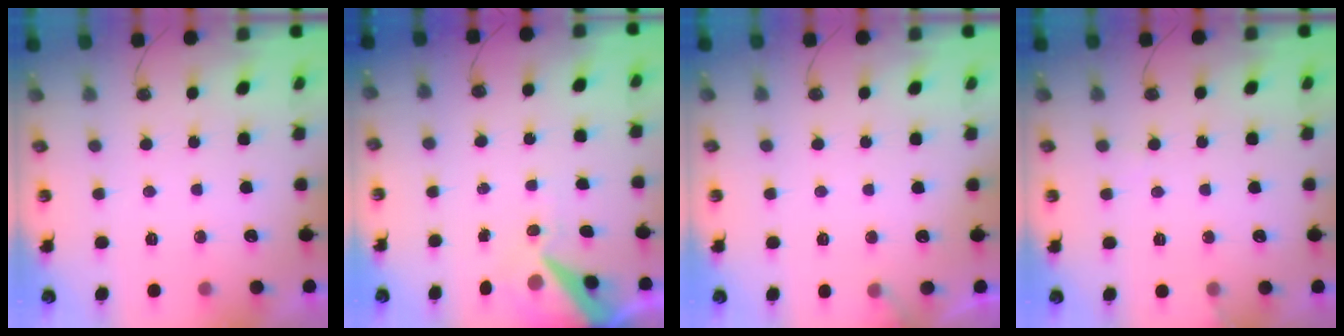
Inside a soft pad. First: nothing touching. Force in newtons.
{"total": 9.0, "press": 8.9, "slide": 1.4}
{"total": 3.7, "press": 3.7, "slide": 0.2}
{"total": 5.3, "press": 5.3, "slide": 0.4}